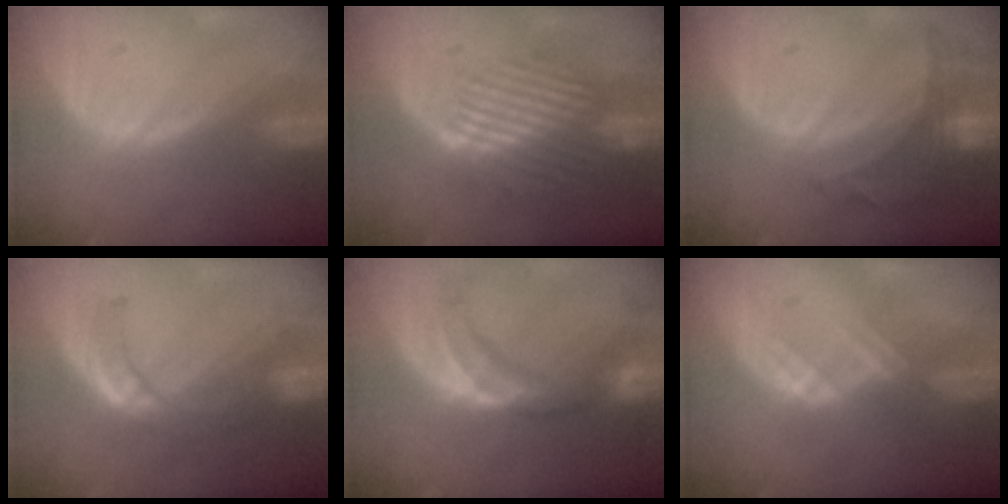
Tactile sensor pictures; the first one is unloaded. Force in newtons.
{"total": 9.5, "press": 7.9, "slide": 5.2}
{"total": 7.4, "press": 6.5, "slide": 3.5}
{"total": 7.7, "press": 6.5, "slide": 4.2}
{"total": 10.1, "press": 9.5, "slide": 3.4}
{"total": 3.0, "press": 2.9, "slide": 0.7}